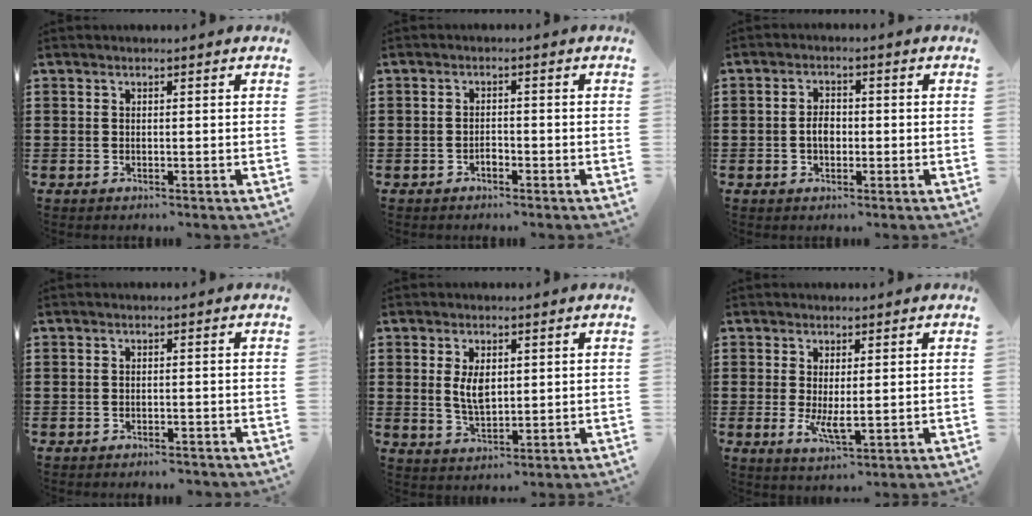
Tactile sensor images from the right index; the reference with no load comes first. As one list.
[{"total": 1.4, "force": [-0.9, 0.7, 0.8], "torque": [-0.019, -0.001, -0.018]}, {"total": 2.8, "force": [-0.5, 1.7, 2.2], "torque": [-0.041, 0.006, -0.009]}, {"total": 1.3, "force": [-1.2, 0.2, 0.1], "torque": [-0.007, 0.002, -0.026]}, {"total": 4.7, "force": [0.9, 2.4, 3.9], "torque": [-0.074, 0.004, 0.014]}, {"total": 3.7, "force": [0.0, 1.5, 3.4], "torque": [-0.069, -0.007, -0.005]}]